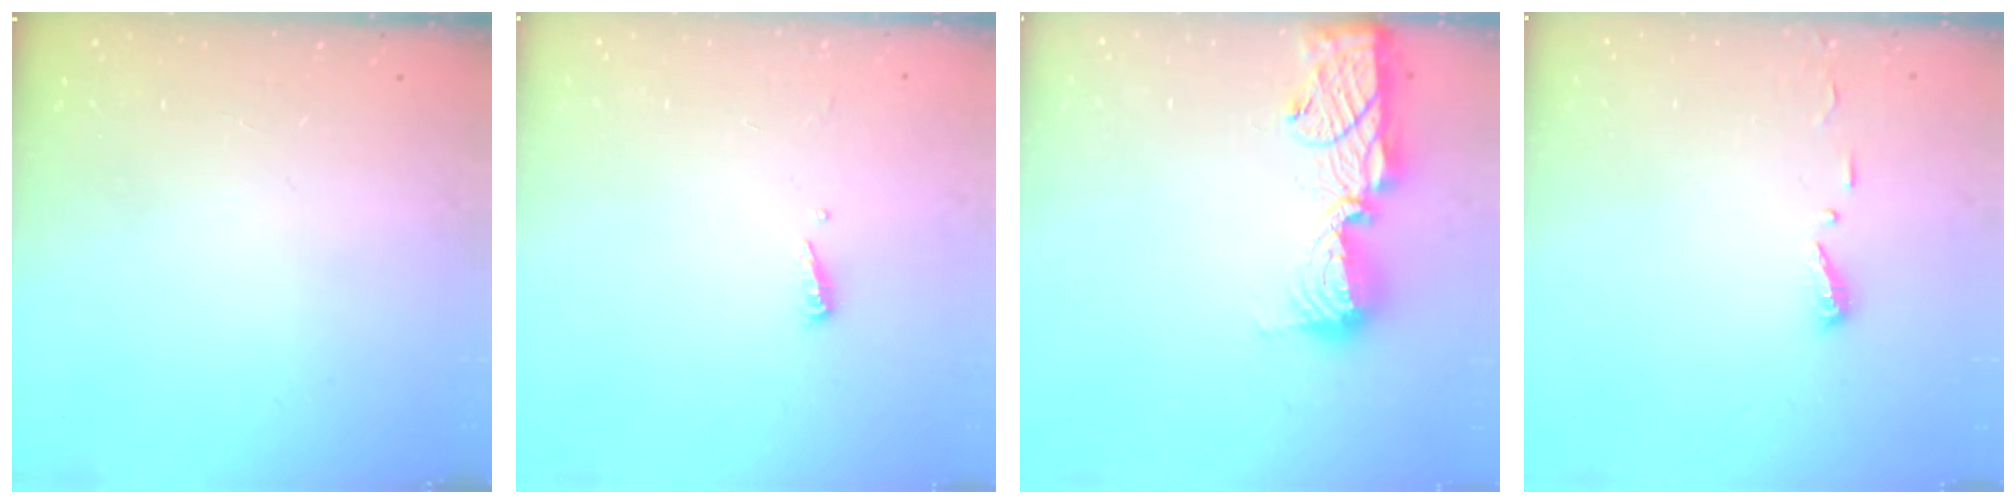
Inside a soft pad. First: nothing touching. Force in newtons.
{"total": 3.7, "press": 3.6, "slide": 0.5}
{"total": 13.6, "press": 13.5, "slide": 1.0}
{"total": 4.7, "press": 4.7, "slide": 0.5}